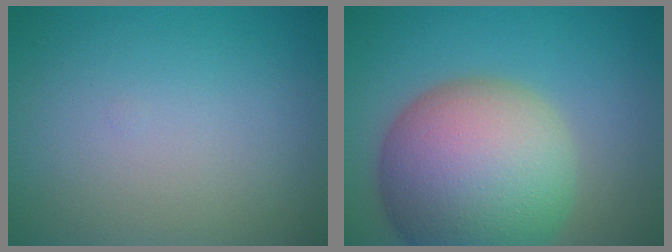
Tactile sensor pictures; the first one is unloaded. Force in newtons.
{"total": 14.8, "press": 14.8, "slide": 0.9}